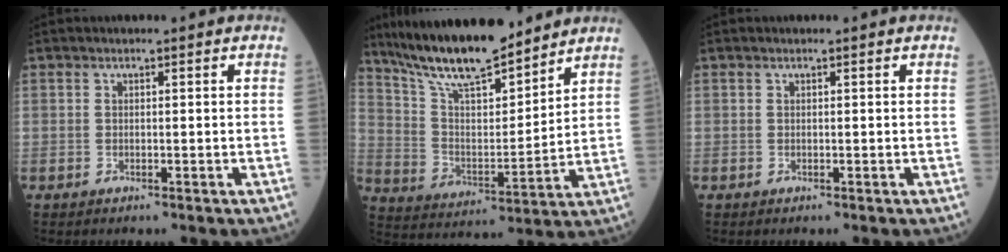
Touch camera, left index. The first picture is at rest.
{"total": 16.8, "force": [14.3, 2.9, 8.3], "torque": [-0.147, 0.002, 0.259]}
{"total": 0.0}